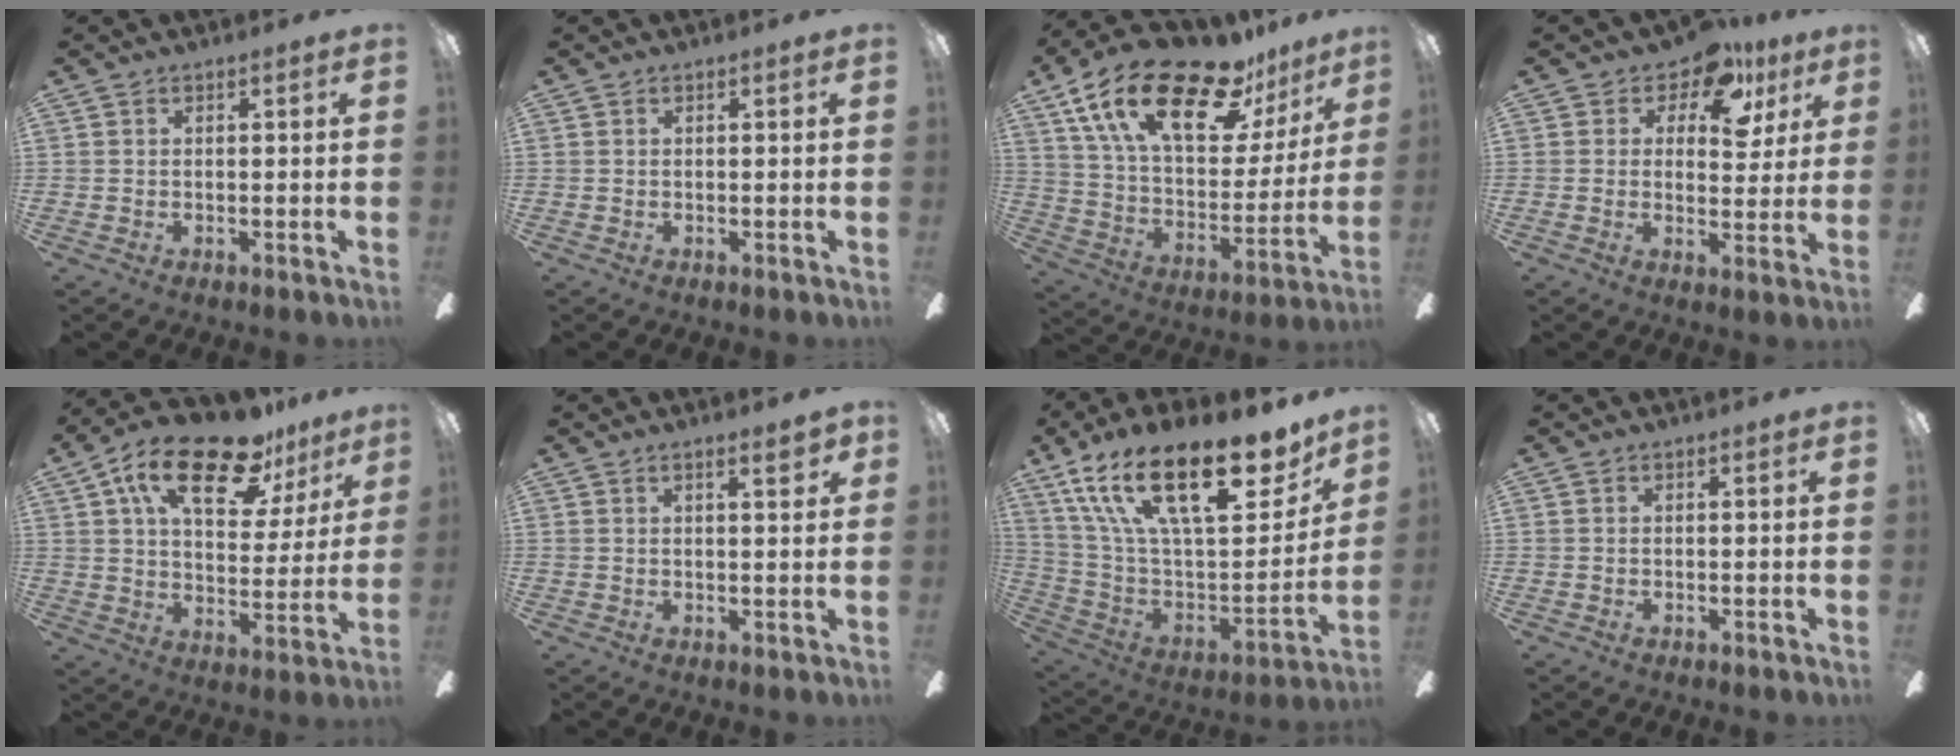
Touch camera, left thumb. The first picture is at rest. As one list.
[{"total": 0.0}, {"total": 26.2, "force": [16.2, 11.0, 17.4], "torque": [-0.303, -0.087, 0.278]}, {"total": 10.7, "force": [6.7, 5.6, 6.3], "torque": [-0.079, -0.036, 0.114]}, {"total": 20.7, "force": [12.8, 8.9, 13.5], "torque": [-0.228, -0.057, 0.217]}, {"total": 3.6, "force": [2.1, 0.6, 2.8], "torque": [-0.034, -0.007, 0.030]}, {"total": 27.5, "force": [16.5, 10.8, 19.2], "torque": [-0.322, -0.102, 0.281]}, {"total": 0.0}]